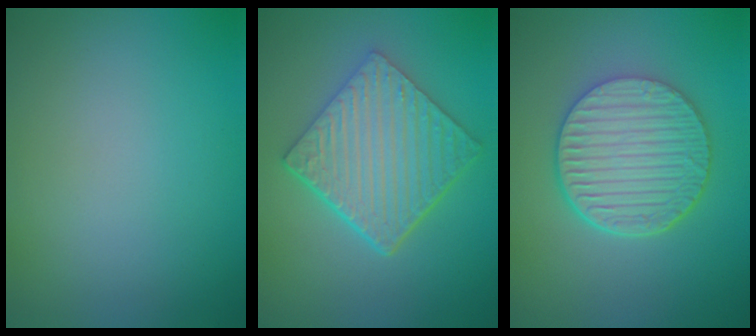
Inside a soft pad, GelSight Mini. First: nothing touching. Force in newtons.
{"total": 6.6, "press": 4.6, "slide": 4.7}
{"total": 6.5, "press": 4.8, "slide": 4.5}